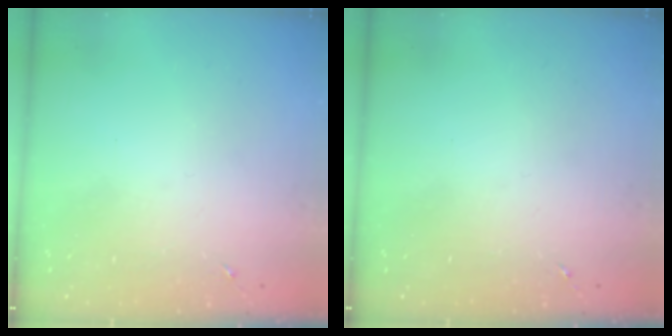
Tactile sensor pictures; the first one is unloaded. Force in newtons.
{"total": 0.0}